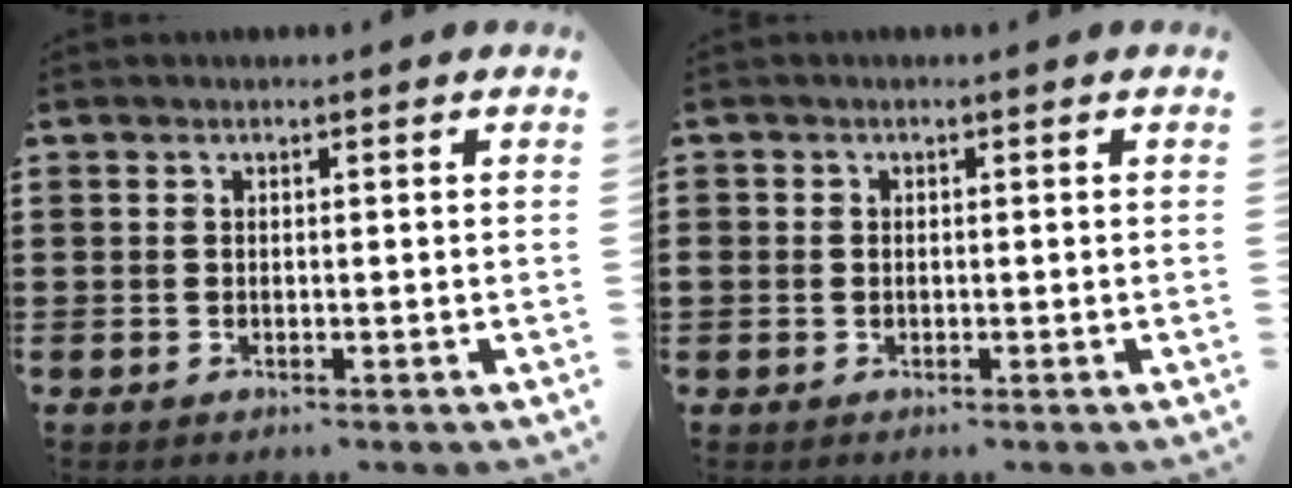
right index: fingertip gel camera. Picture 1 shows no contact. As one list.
[{"total": 0.9, "force": [-0.1, 0.8, 0.3], "torque": [-0.007, 0.005, -0.003]}]